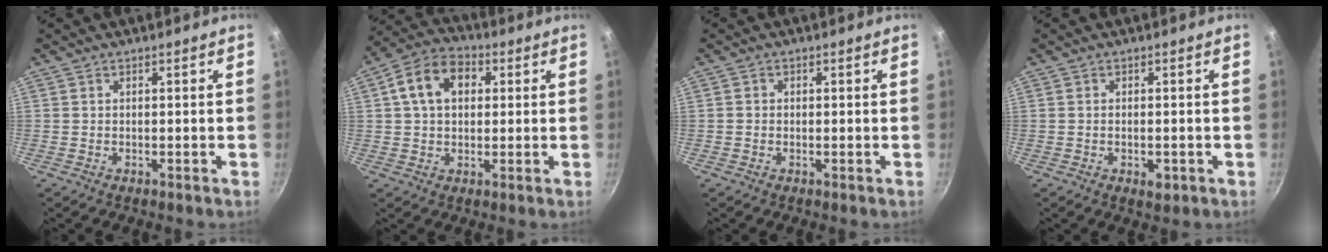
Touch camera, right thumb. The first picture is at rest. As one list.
[{"total": 10.8, "force": [2.6, 7.7, 7.2], "torque": [-0.102, 0.020, 0.027]}, {"total": 0.8, "force": [-0.2, 0.8, 0.3], "torque": [-0.003, 0.002, -0.006]}, {"total": 2.7, "force": [-1.0, 1.4, 2.1], "torque": [-0.034, -0.002, -0.015]}]